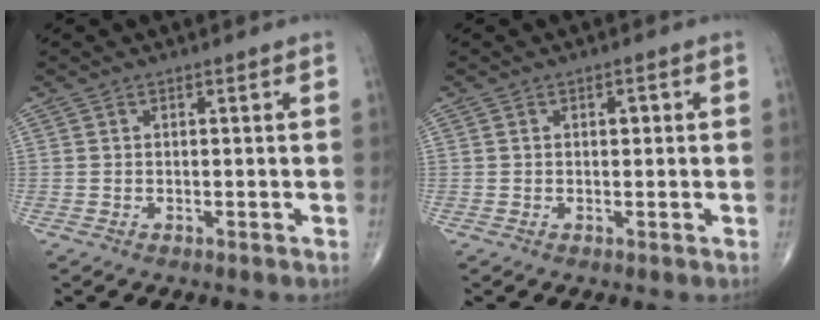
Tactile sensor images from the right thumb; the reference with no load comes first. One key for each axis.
{"total": 1.1, "fx": 0.2, "fy": 0.7, "fz": 0.8, "tx": -0.005, "ty": 0.001, "tz": 0.000}